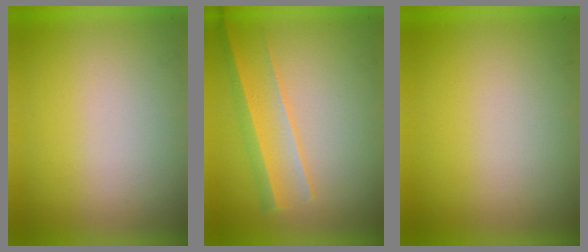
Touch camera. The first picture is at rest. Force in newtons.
{"total": 2.2}
{"total": 0.0}